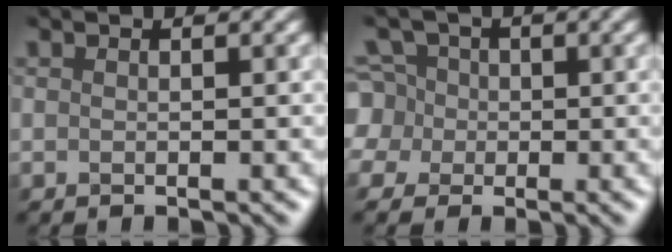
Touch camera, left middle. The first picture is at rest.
{"total": 4.8, "force": [-1.1, 4.6, 0.2], "torque": [-0.046, 0.022, -0.033]}